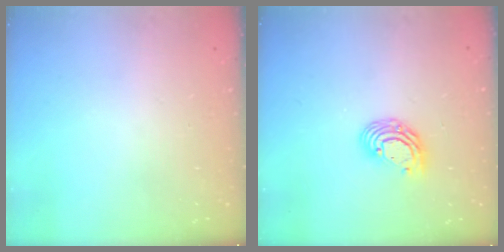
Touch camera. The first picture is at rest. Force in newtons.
{"total": 8.7, "press": 8.6, "slide": 1.3}